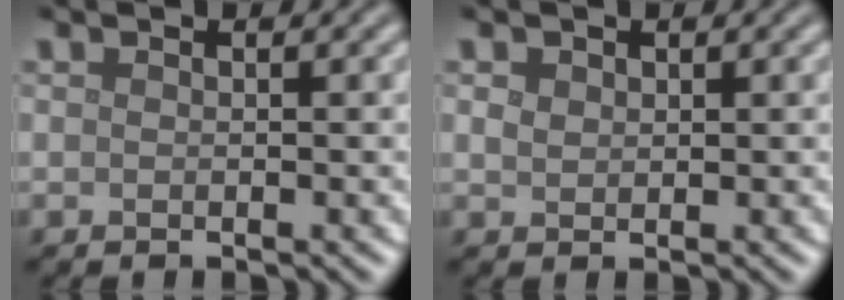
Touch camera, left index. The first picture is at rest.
{"total": 1.0, "force": [0.5, 0.8, 0.4], "torque": [-0.009, 0.000, 0.009]}